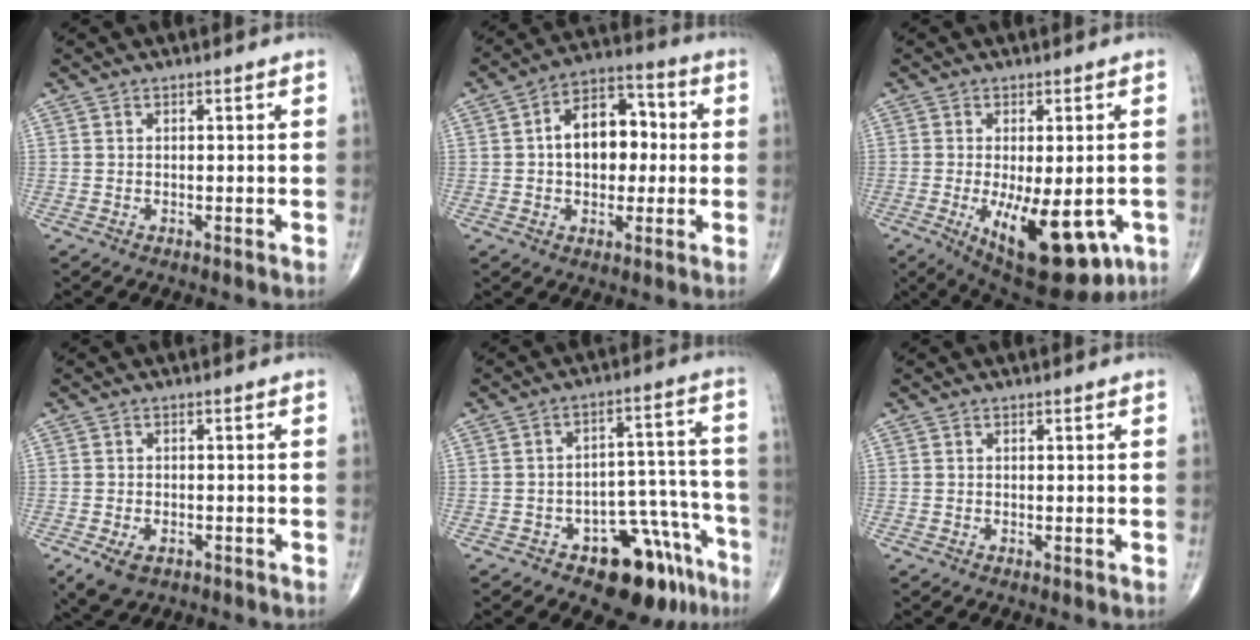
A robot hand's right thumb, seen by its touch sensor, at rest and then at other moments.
{"total": 12.7, "force": [0.8, 8.3, 9.5], "torque": [-0.112, 0.030, 0.005]}
{"total": 16.8, "force": [-6.0, 7.3, 13.9], "torque": [-0.177, -0.016, -0.070]}
{"total": 5.0, "force": [-2.7, 3.0, 2.9], "torque": [-0.054, 0.001, -0.041]}
{"total": 14.2, "force": [-9.0, 7.2, 8.4], "torque": [-0.054, 0.090, -0.123]}
{"total": 0.0}